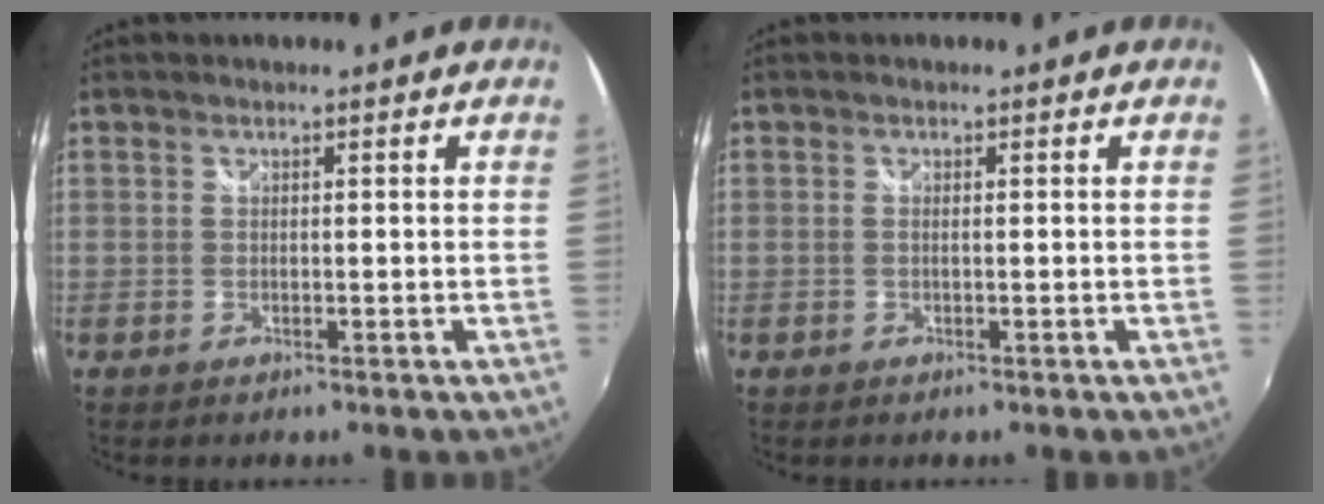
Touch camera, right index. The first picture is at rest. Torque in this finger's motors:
{"motor_torque": [-0.18, 0.13, -0.07, 0.00]}